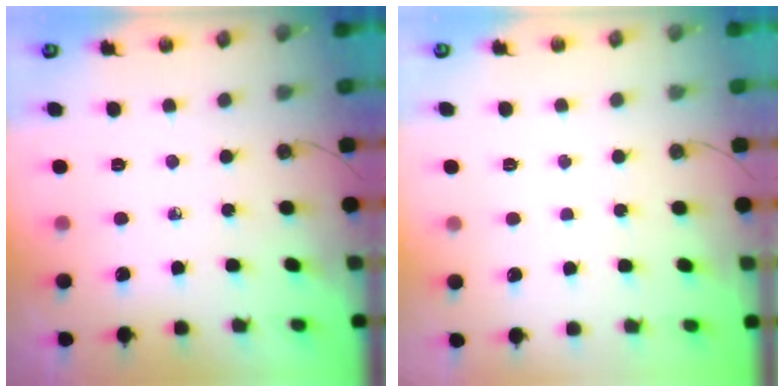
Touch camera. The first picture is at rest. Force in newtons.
{"total": 1.2, "press": 1.2, "slide": 0.0}